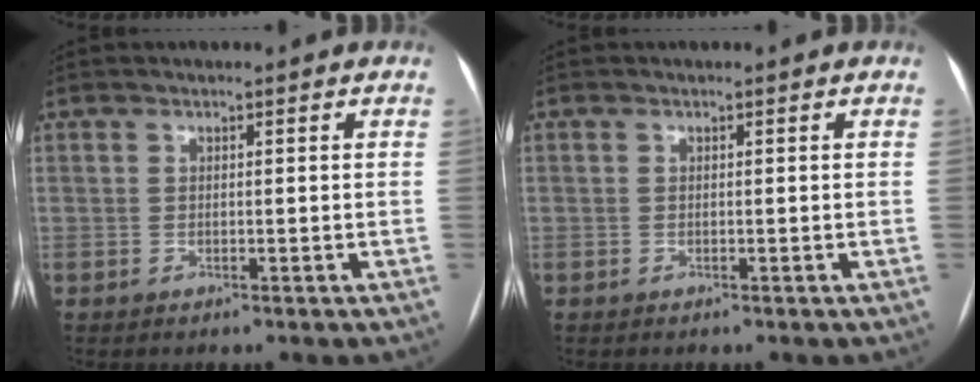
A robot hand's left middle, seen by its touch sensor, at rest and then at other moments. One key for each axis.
{"total": 0.0}